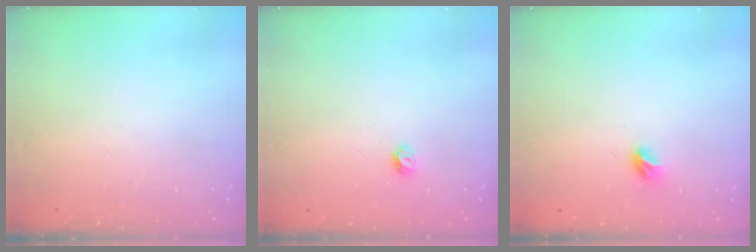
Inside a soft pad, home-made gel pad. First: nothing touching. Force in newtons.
{"total": 3.9, "press": 3.9, "slide": 0.6}
{"total": 5.4, "press": 5.4, "slide": 0.5}